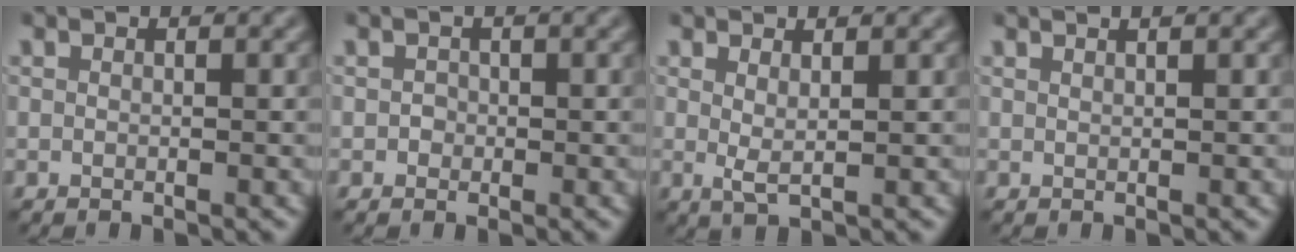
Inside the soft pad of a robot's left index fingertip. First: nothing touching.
{"total": 0.7, "force": [-0.1, 0.7, 0.2], "torque": [0.001, -0.003, -0.003]}
{"total": 1.7, "force": [0.7, 0.4, 1.5], "torque": [-0.026, -0.006, 0.013]}
{"total": 1.8, "force": [1.3, 0.7, 1.1], "torque": [0.002, -0.002, -0.001]}